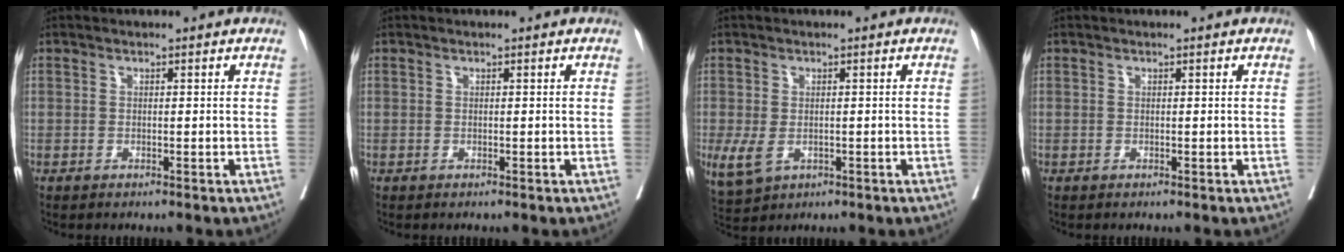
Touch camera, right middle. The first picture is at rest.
{"total": 0.0}
{"total": 5.0, "force": [-1.4, 3.2, 3.6], "torque": [-0.078, -0.010, -0.014]}
{"total": 0.0}